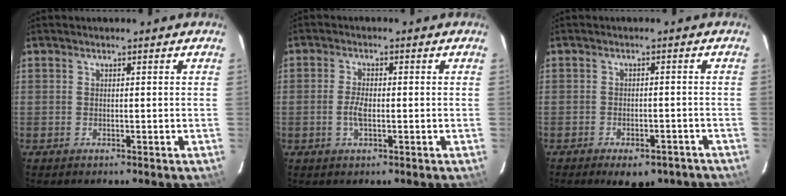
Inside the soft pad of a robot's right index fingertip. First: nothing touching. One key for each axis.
{"total": 3.2, "fx": -0.8, "fy": 1.3, "fz": 2.8, "tx": -0.061, "ty": 0.001, "tz": -0.015}
{"total": 9.4, "fx": -7.1, "fy": 4.2, "fz": 4.5, "tx": -0.085, "ty": -0.001, "tz": -0.080}